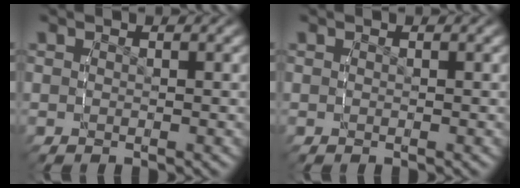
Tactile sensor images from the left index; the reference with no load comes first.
{"total": 0.0}